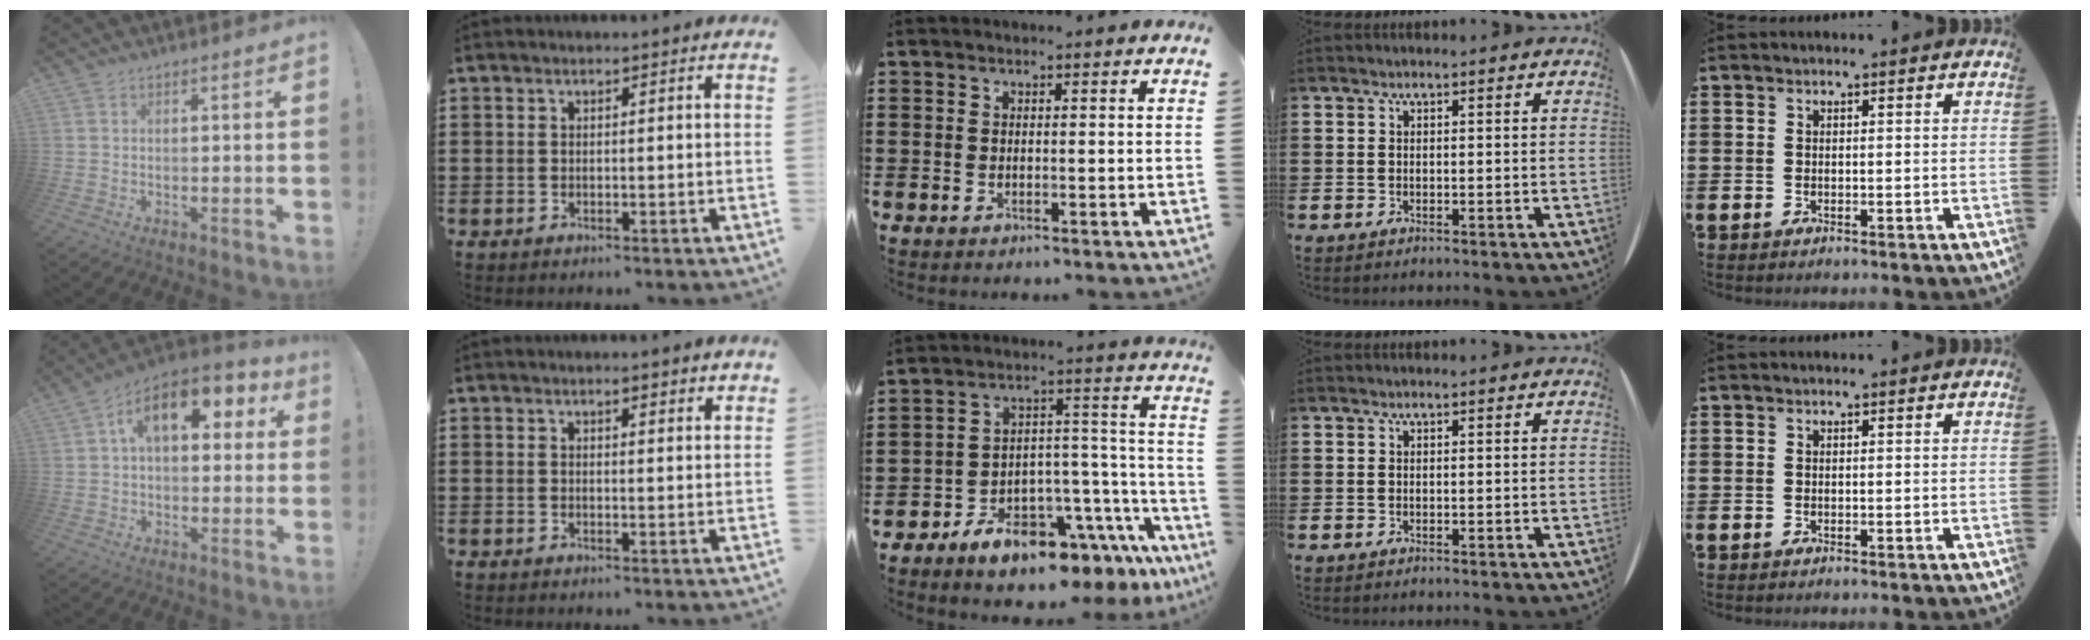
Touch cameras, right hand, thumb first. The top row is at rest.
{"thumb": {"total": 14.5, "force": [5.0, 7.8, 11.1], "torque": [-0.172, -0.004, 0.084]}, "index": {"total": 1.2, "force": [1.1, 0.2, 0.5], "torque": [-0.012, 0.001, 0.020]}, "middle": {"total": 9.2, "force": [-7.9, 3.4, 3.1], "torque": [-0.045, 0.017, -0.145]}}